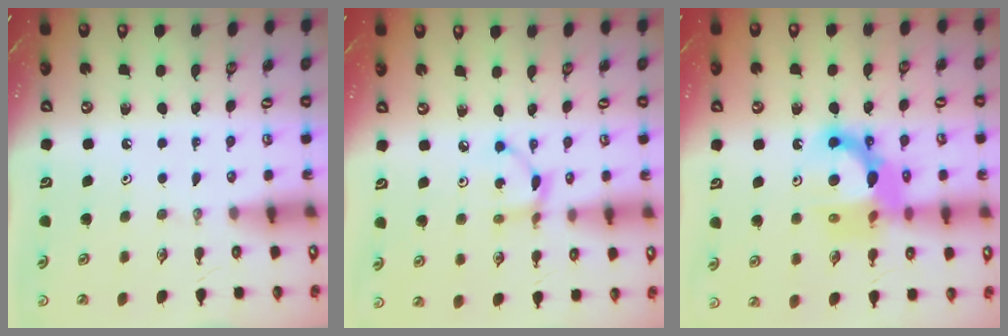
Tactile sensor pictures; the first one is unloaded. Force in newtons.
{"total": 4.1, "press": 4.1, "slide": 0.1}
{"total": 13.5, "press": 13.4, "slide": 1.0}